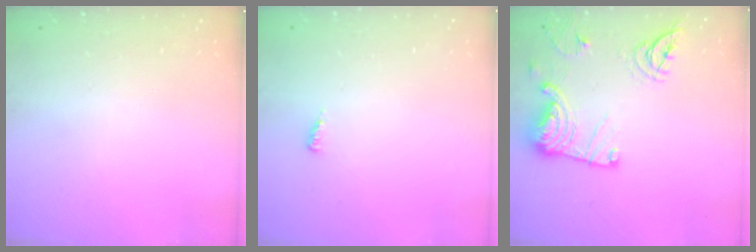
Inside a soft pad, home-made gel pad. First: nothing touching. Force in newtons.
{"total": 3.7, "press": 3.7, "slide": 0.5}
{"total": 17.4, "press": 17.4, "slide": 1.1}